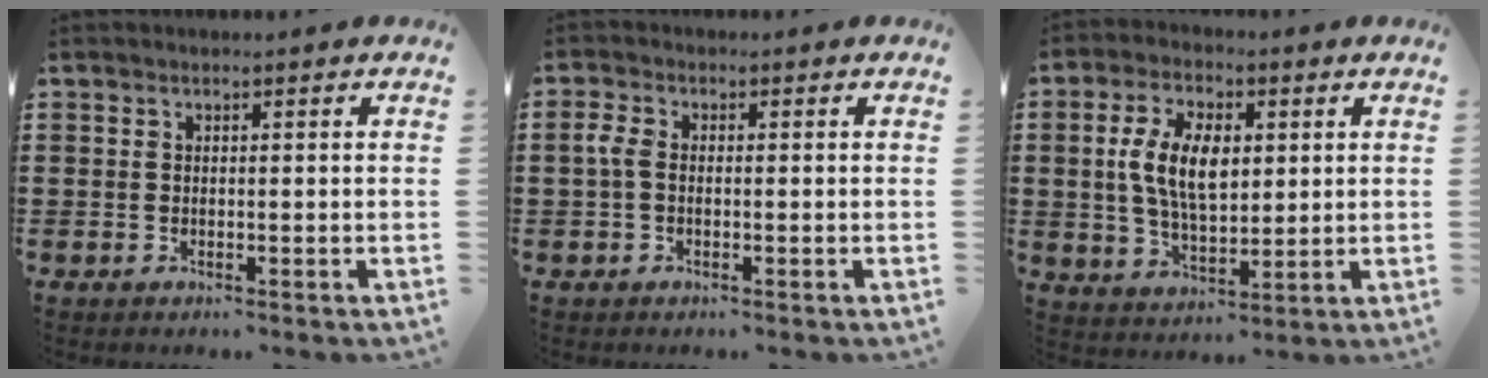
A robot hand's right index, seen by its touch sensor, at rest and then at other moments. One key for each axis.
{"total": 2.3, "fx": -0.4, "fy": 1.3, "fz": 1.9, "tx": -0.054, "ty": -0.003, "tz": -0.011}
{"total": 8.9, "fx": 1.5, "fy": 4.5, "fz": 7.6, "tx": -0.162, "ty": 0.010, "tz": 0.025}